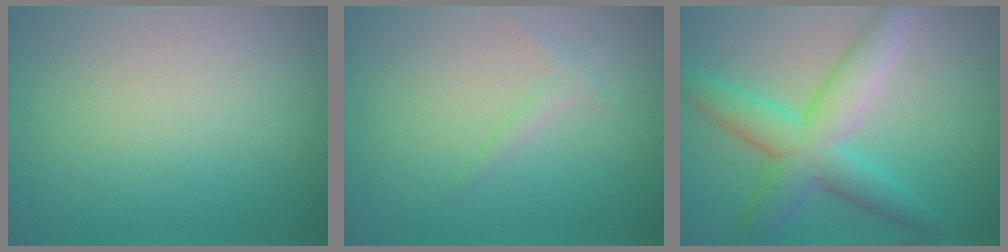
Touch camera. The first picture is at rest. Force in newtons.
{"total": 1.1, "press": 1.1, "slide": 0.1}
{"total": 6.4, "press": 6.4, "slide": 0.1}